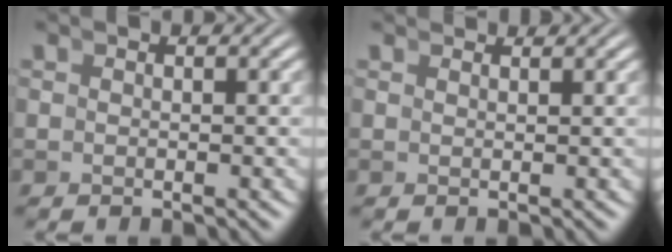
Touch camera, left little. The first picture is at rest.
{"total": 1.6, "force": [1.5, -0.5, 0.0], "torque": [0.013, 0.007, 0.025]}